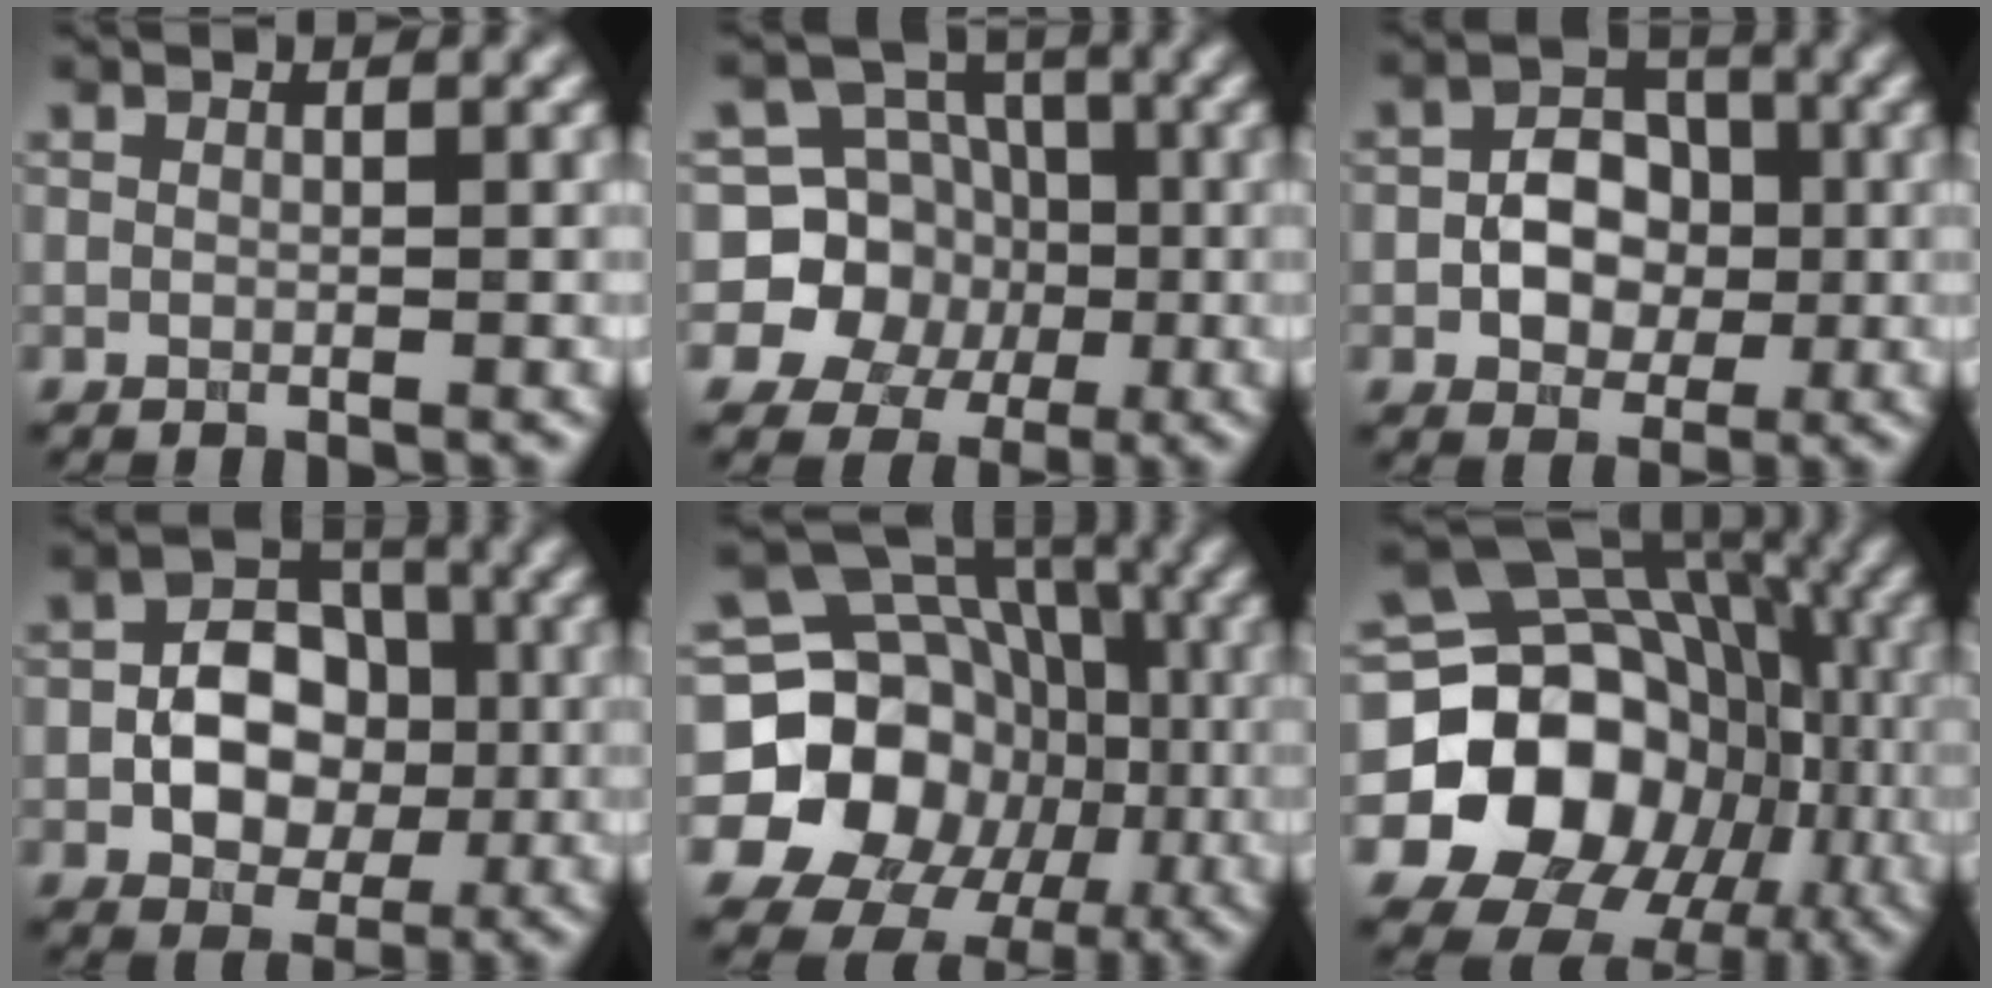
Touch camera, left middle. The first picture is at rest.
{"total": 8.3, "force": [-0.9, 8.0, 2.3], "torque": [-0.043, 0.035, -0.048]}
{"total": 5.0, "force": [-0.8, 3.7, 3.3], "torque": [-0.041, 0.004, -0.016]}
{"total": 6.7, "force": [-1.0, 4.9, 4.5], "torque": [-0.062, 0.007, -0.020]}
{"total": 19.8, "force": [-3.2, 18.0, 7.8], "torque": [-0.155, 0.007, -0.085]}
{"total": 20.3, "force": [-4.8, 17.5, 9.0], "torque": [-0.137, -0.004, -0.106]}